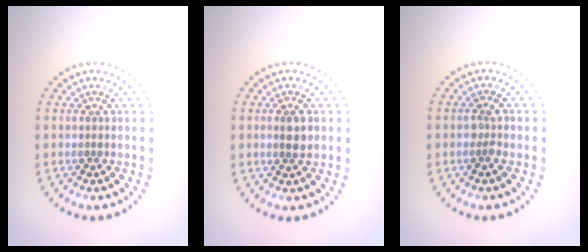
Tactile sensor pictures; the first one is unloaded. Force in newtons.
{"total": 1.8, "press": 1.7, "slide": 0.6}
{"total": 1.0, "press": 1.0, "slide": 0.3}